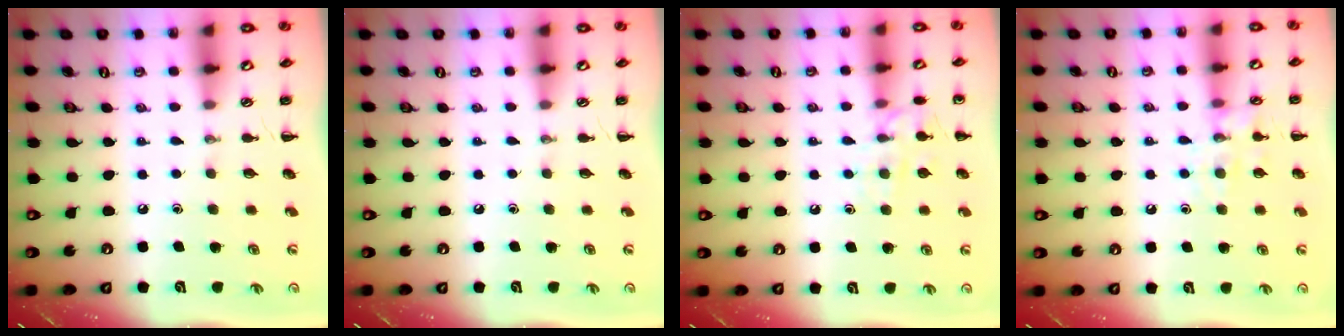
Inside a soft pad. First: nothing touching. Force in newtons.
{"total": 0.0}
{"total": 10.0, "press": 10.0, "slide": 0.9}
{"total": 9.5, "press": 9.5, "slide": 0.6}